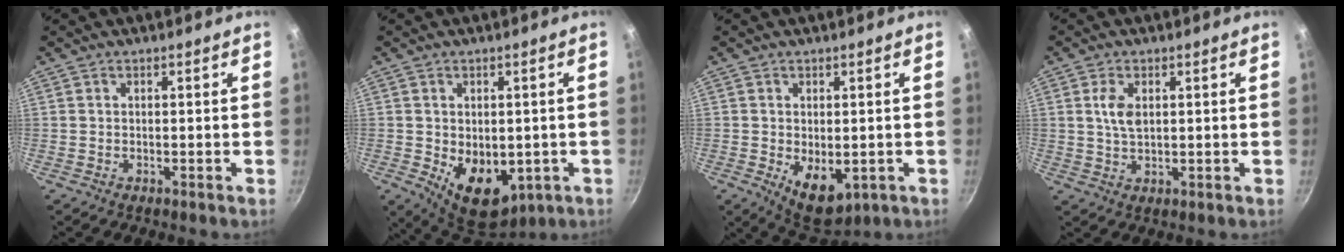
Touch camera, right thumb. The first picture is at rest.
{"total": 11.7, "force": [-2.2, 8.0, 8.3], "torque": [-0.092, -0.018, -0.008]}
{"total": 7.8, "force": [-1.4, 4.7, 6.1], "torque": [-0.074, -0.013, -0.003]}
{"total": 4.5, "force": [1.2, 2.5, 3.6], "torque": [-0.065, -0.002, 0.024]}